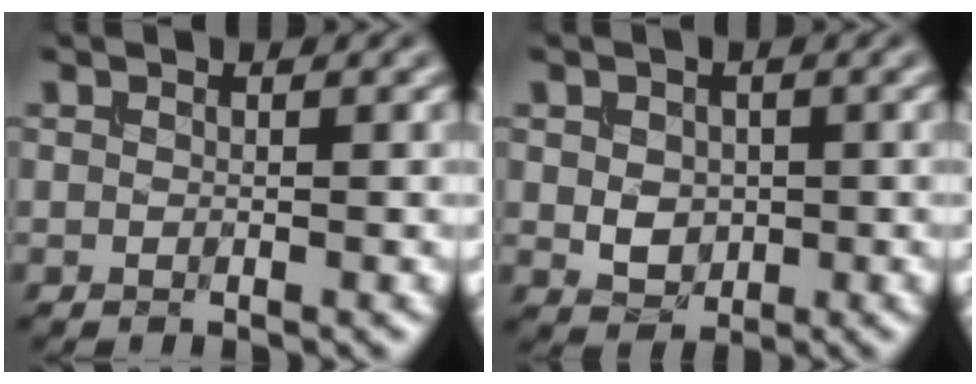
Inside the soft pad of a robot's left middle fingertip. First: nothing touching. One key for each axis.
{"total": 2.7, "fx": 0.0, "fy": 2.1, "fz": 1.6, "tx": -0.032, "ty": -0.005, "tz": 0.002}